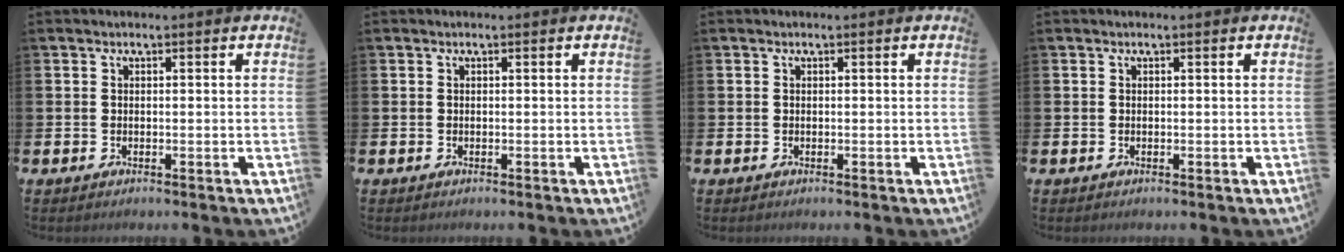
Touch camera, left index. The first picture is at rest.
{"total": 0.0}
{"total": 0.0}
{"total": 0.0}